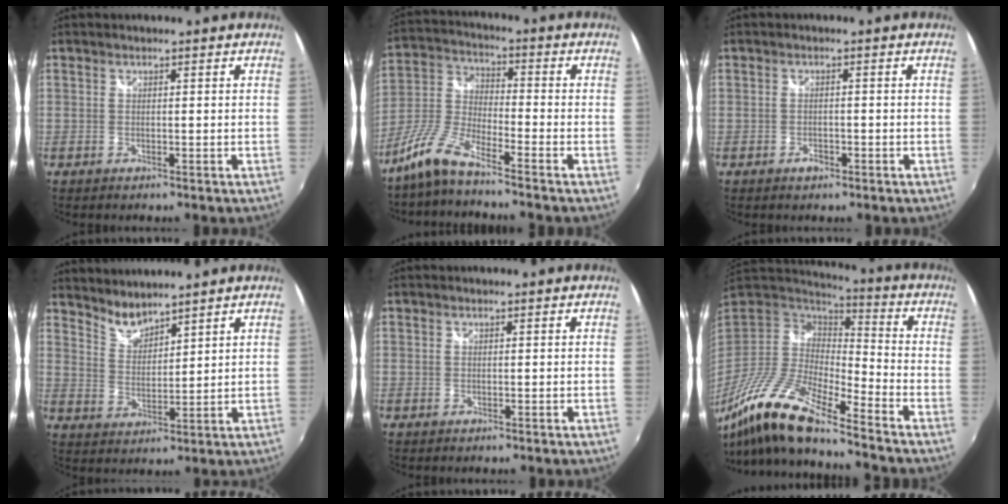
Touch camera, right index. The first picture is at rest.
{"total": 8.4, "force": [-6.7, 1.4, 4.9], "torque": [-0.122, 0.009, -0.142]}
{"total": 1.7, "force": [-1.0, 1.1, 0.8], "torque": [-0.015, 0.000, -0.016]}
{"total": 5.1, "force": [4.9, 0.7, 1.3], "torque": [-0.021, -0.004, 0.094]}
{"total": 0.0}
{"total": 18.1, "force": [-13.2, 2.9, 12.1], "torque": [-0.236, -0.029, -0.268]}